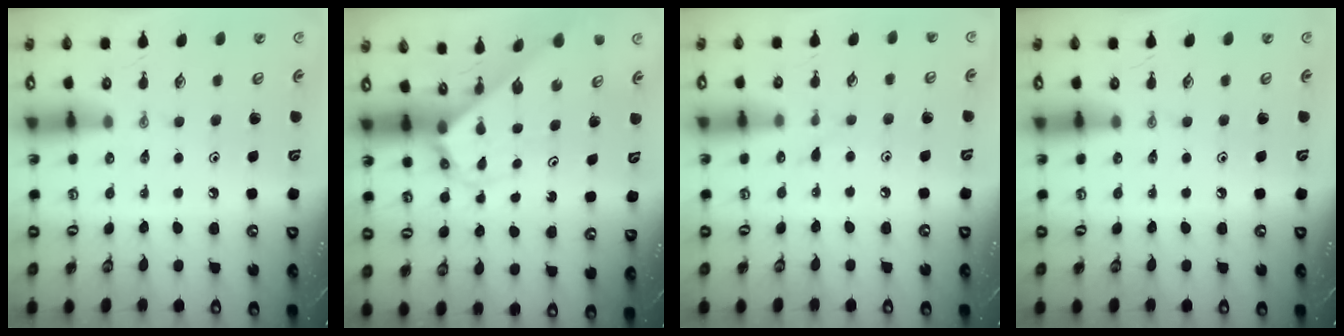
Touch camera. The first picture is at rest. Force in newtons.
{"total": 2.8, "press": 2.8, "slide": 0.2}
{"total": 4.3, "press": 4.2, "slide": 0.5}
{"total": 0.0}